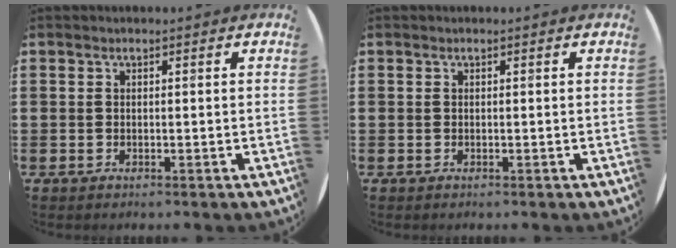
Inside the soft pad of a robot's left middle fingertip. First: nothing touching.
{"total": 0.0}